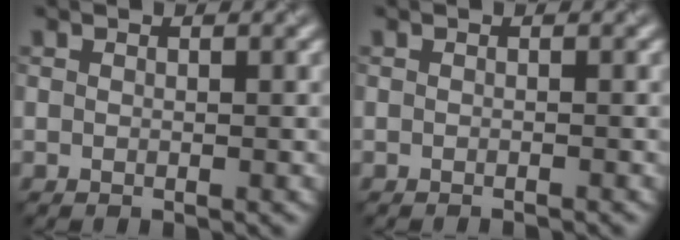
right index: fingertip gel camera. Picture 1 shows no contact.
{"total": 1.1, "force": [-1.0, 0.1, 0.4], "torque": [0.003, -0.001, -0.012]}